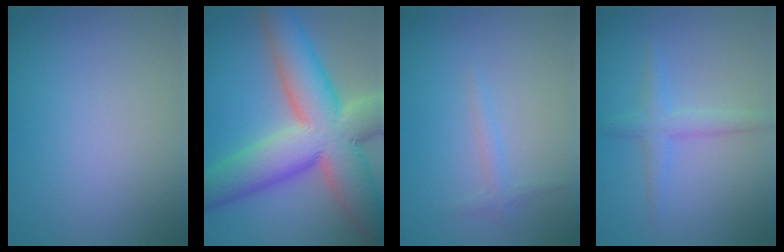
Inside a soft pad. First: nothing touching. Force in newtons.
{"total": 14.4, "press": 14.4, "slide": 1.1}
{"total": 1.1, "press": 1.1, "slide": 0.0}
{"total": 2.3, "press": 2.3, "slide": 0.2}